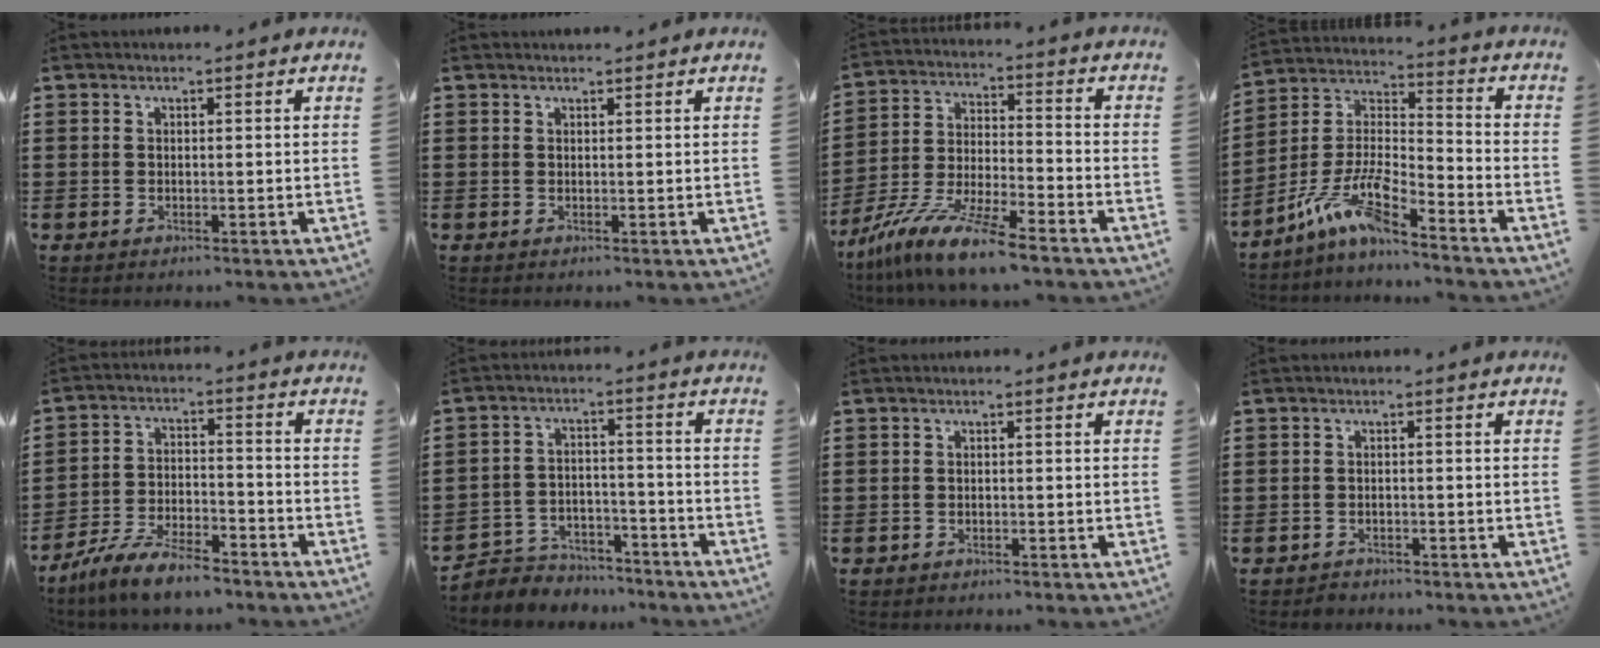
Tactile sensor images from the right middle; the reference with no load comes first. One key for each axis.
{"total": 0.7, "fx": 0.7, "fy": 0.1, "fz": -0.1, "tx": 0.007, "ty": -0.004, "tz": 0.012}
{"total": 11.1, "fx": -9.6, "fy": 0.3, "fz": 5.4, "tx": -0.120, "ty": 0.006, "tz": -0.196}
{"total": 9.3, "fx": -7.3, "fy": 1.8, "fz": 5.4, "tx": -0.130, "ty": -0.004, "tz": -0.147}
{"total": 8.5, "fx": -7.5, "fy": 1.5, "fz": 3.8, "tx": -0.076, "ty": 0.011, "tz": -0.144}
{"total": 4.9, "fx": -4.6, "fy": 1.6, "fz": 0.0, "tx": -0.013, "ty": 0.010, "tz": -0.099}
{"total": 0.9, "fx": -0.8, "fy": 0.5, "fz": 0.0, "tx": 0.000, "ty": 0.001, "tz": -0.019}
{"total": 1.5, "fx": -1.3, "fy": 0.7, "fz": -0.3, "tx": 0.002, "ty": 0.004, "tz": -0.032}